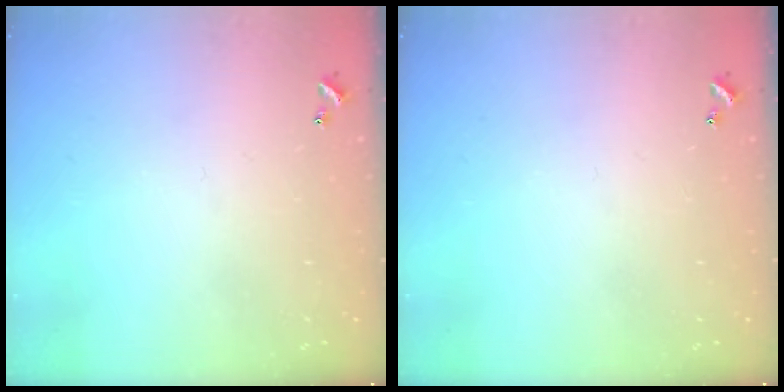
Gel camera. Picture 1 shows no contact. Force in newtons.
{"total": 0.0}